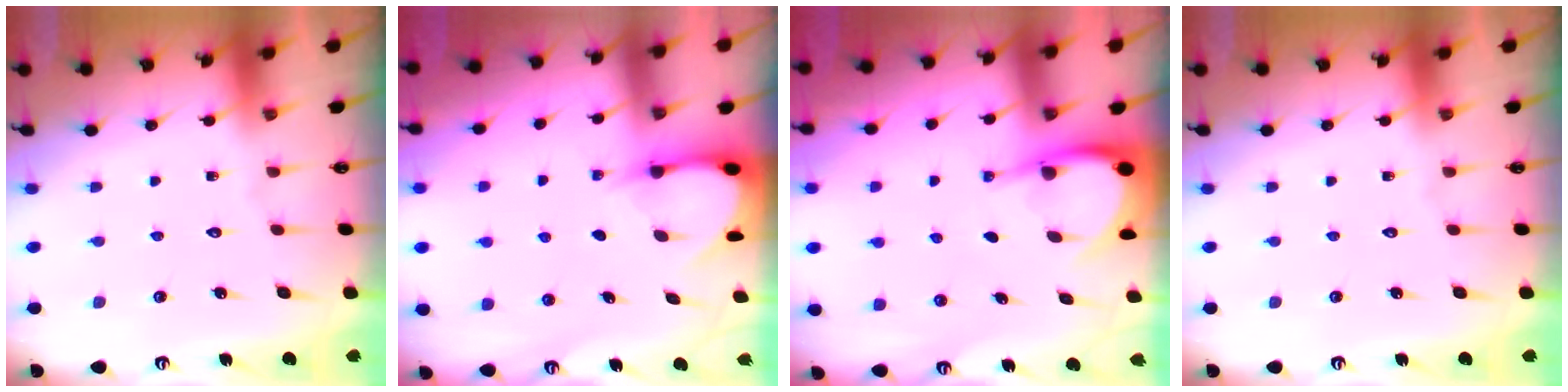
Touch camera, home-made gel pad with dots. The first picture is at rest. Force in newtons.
{"total": 3.2, "press": 3.2, "slide": 0.3}
{"total": 4.2, "press": 4.2, "slide": 0.3}
{"total": 0.0}